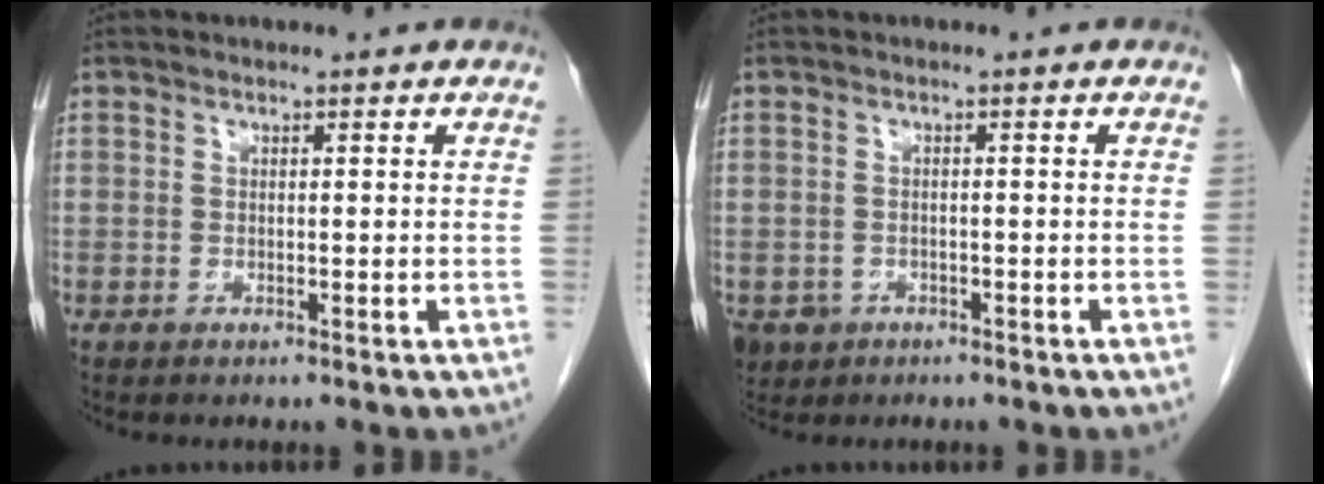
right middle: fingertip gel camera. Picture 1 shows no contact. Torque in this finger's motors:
{"motor_torque": [-0.22, -0.34, -0.04, -0.02]}